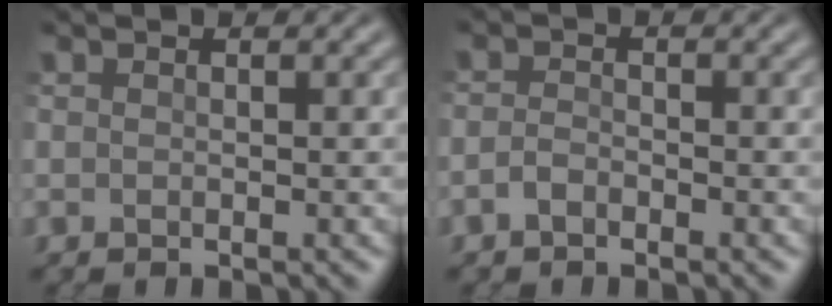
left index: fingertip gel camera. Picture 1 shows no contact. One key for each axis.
{"total": 1.2, "fx": -0.8, "fy": 0.6, "fz": 0.7, "tx": -0.016, "ty": 0.001, "tz": -0.019}